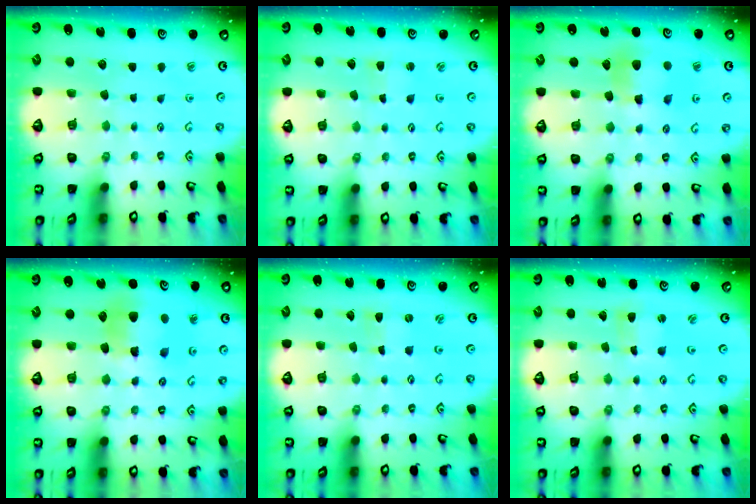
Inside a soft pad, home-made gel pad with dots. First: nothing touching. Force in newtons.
{"total": 2.6, "press": 2.6, "slide": 0.3}
{"total": 7.1, "press": 7.0, "slide": 0.6}
{"total": 9.5, "press": 9.4, "slide": 1.4}
{"total": 0.0}
{"total": 2.2, "press": 2.2, "slide": 0.3}